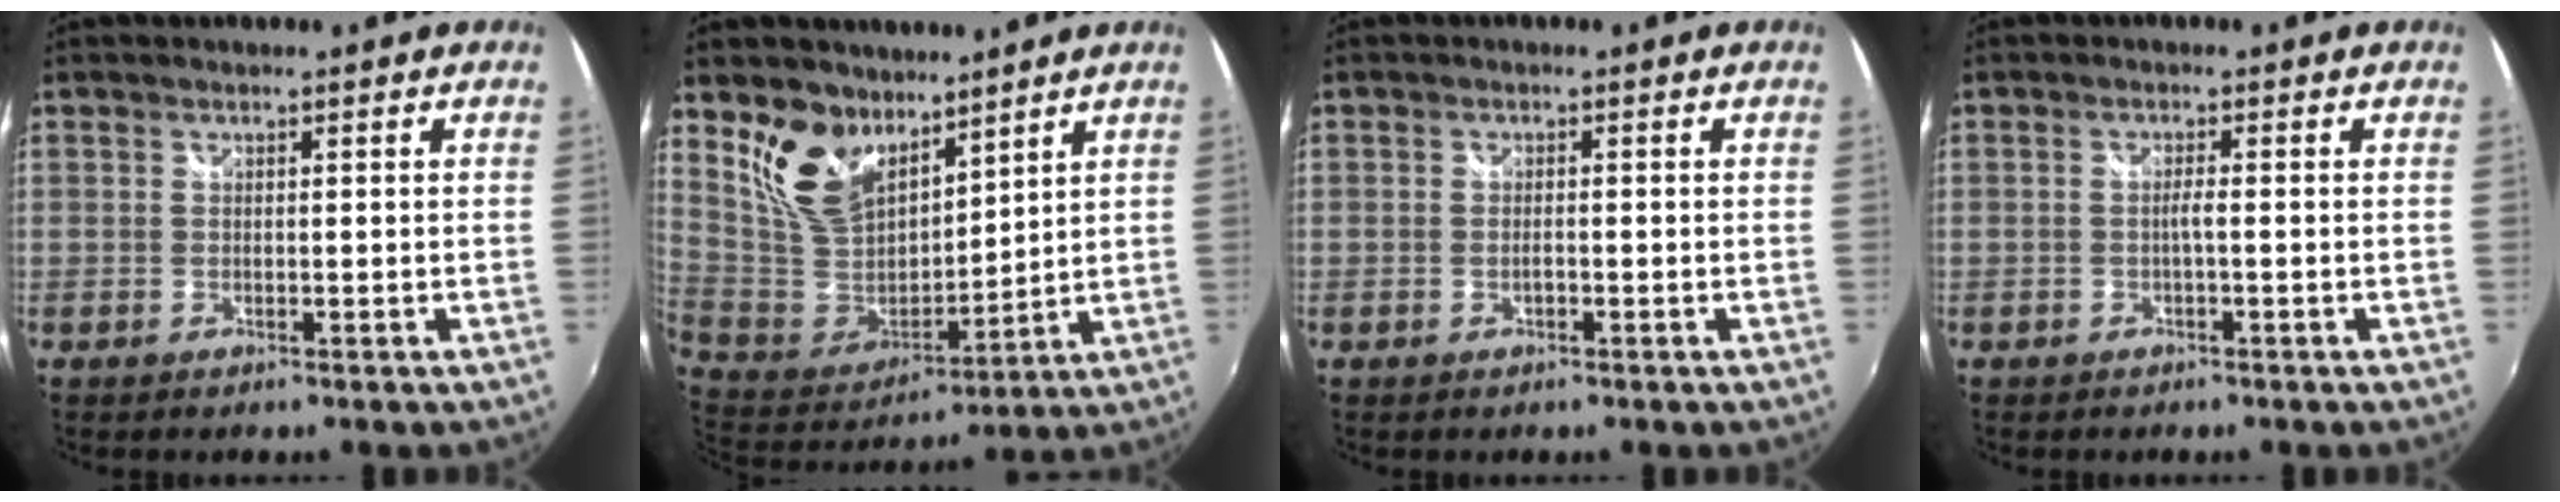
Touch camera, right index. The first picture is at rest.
{"total": 15.0, "force": [10.1, 8.7, 6.8], "torque": [-0.156, 0.010, 0.212]}
{"total": 1.1, "force": [-0.5, 0.5, 0.8], "torque": [-0.018, -0.001, -0.009]}
{"total": 1.5, "force": [-0.4, -0.2, 1.4], "torque": [-0.024, 0.001, -0.010]}